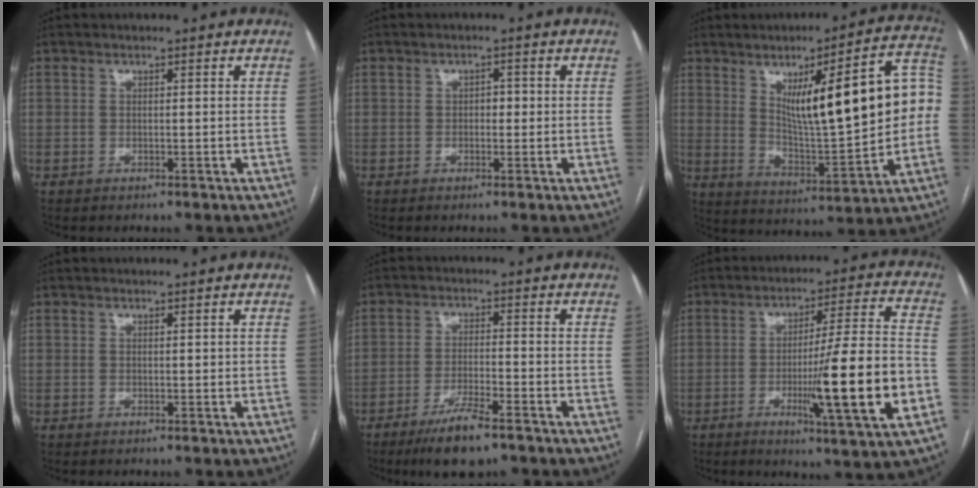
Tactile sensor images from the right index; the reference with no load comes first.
{"total": 1.5, "force": [-0.1, 0.9, 1.2], "torque": [-0.012, 0.006, -0.003]}
{"total": 20.5, "force": [3.2, 3.8, 19.9], "torque": [-0.283, 0.026, 0.054]}
{"total": 0.0}
{"total": 7.7, "force": [-5.3, 1.0, 5.5], "torque": [-0.103, -0.015, -0.091]}
{"total": 17.1, "force": [-4.6, -0.3, 16.5], "torque": [-0.256, -0.014, -0.071]}